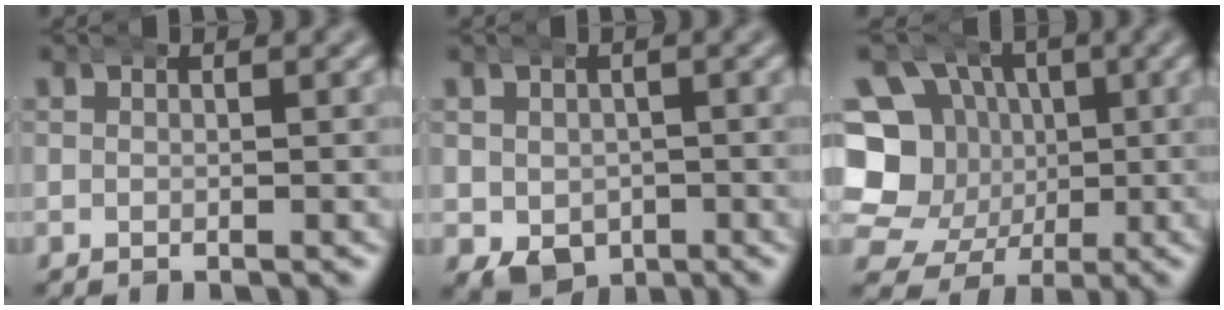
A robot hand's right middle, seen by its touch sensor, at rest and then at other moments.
{"total": 4.6, "force": [-1.6, 3.9, 2.0], "torque": [-0.027, -0.035, -0.006]}
{"total": 13.5, "force": [-0.1, 12.4, 5.2], "torque": [-0.119, -0.049, 0.002]}